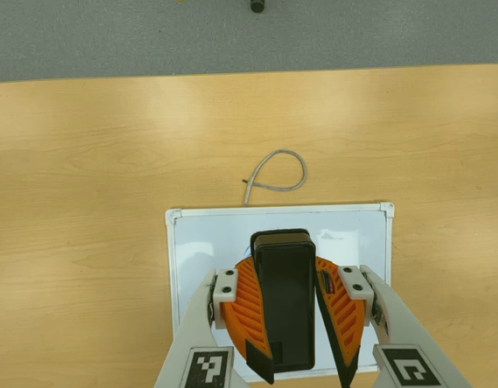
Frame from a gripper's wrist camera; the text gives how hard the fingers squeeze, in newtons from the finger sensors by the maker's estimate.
{"total": 11.6, "left": 11.3, "right": 11.9}